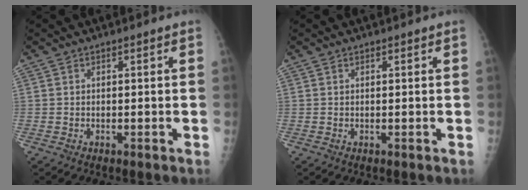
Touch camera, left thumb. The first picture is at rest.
{"total": 0.0}